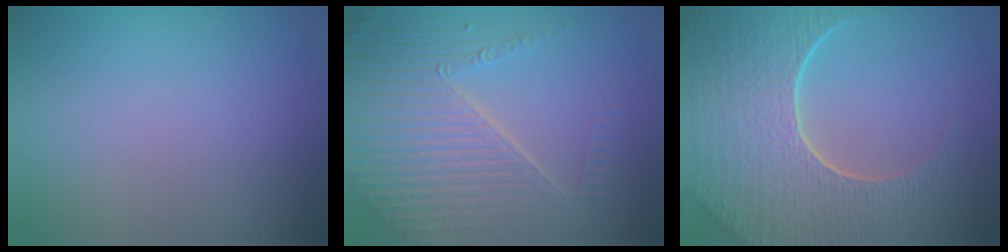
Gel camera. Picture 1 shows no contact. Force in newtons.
{"total": 7.2, "press": 5.2, "slide": 5.1}
{"total": 9.4, "press": 6.7, "slide": 6.6}